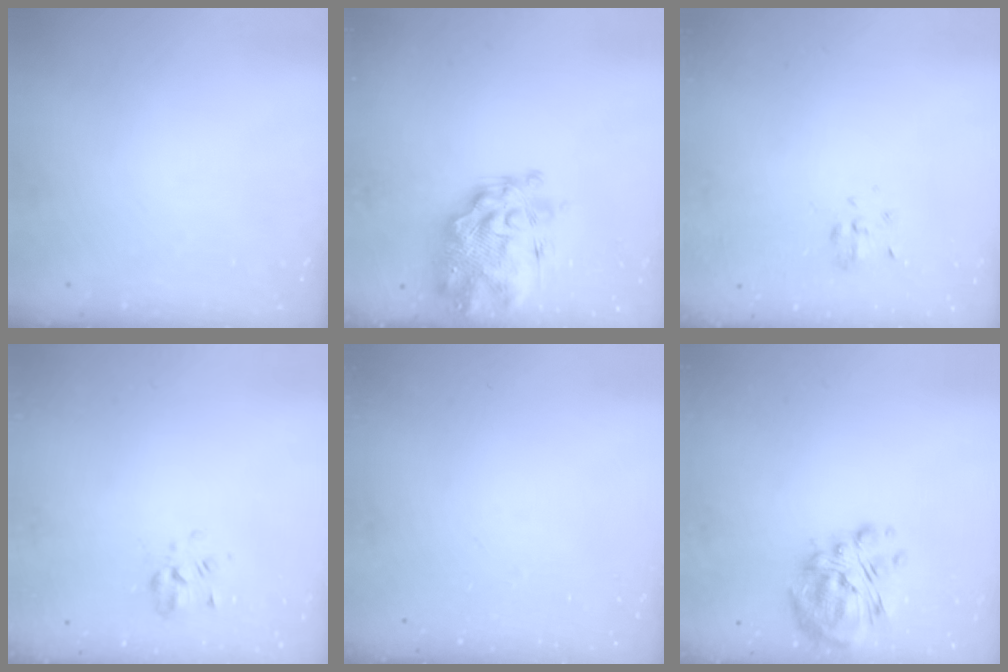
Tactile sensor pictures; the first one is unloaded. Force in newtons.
{"total": 8.6, "press": 8.0, "slide": 3.1}
{"total": 3.8, "press": 3.4, "slide": 1.7}
{"total": 2.3, "press": 2.1, "slide": 1.0}
{"total": 0.0}
{"total": 11.2, "press": 10.8, "slide": 3.3}